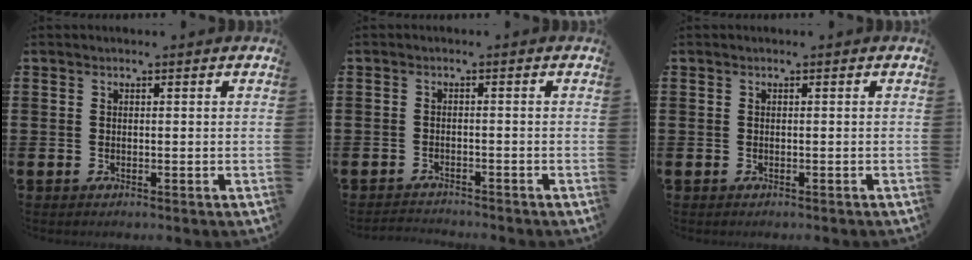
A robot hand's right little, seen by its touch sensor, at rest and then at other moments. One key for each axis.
{"total": 1.5, "fx": -1.5, "fy": 0.0, "fz": -0.1, "tx": -0.003, "ty": 0.003, "tz": -0.031}
{"total": 0.0}